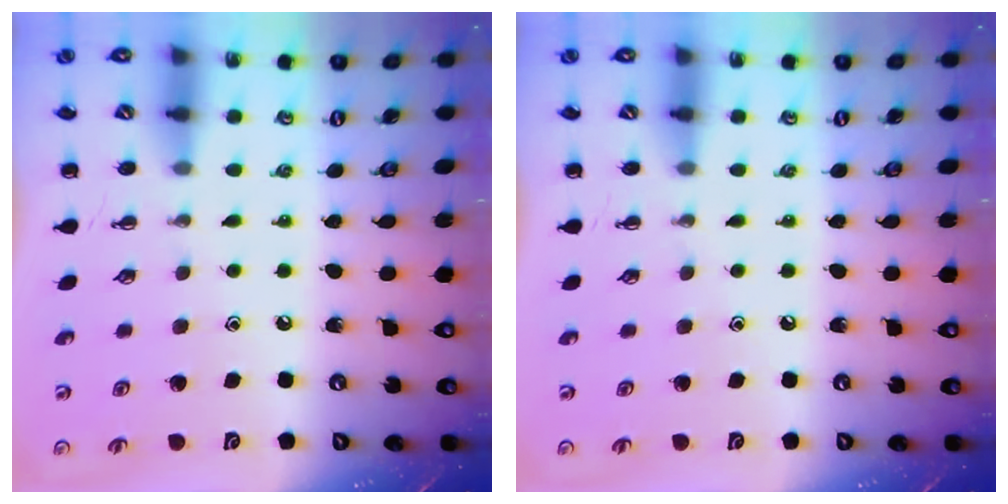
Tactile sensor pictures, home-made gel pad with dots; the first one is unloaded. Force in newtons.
{"total": 0.0}